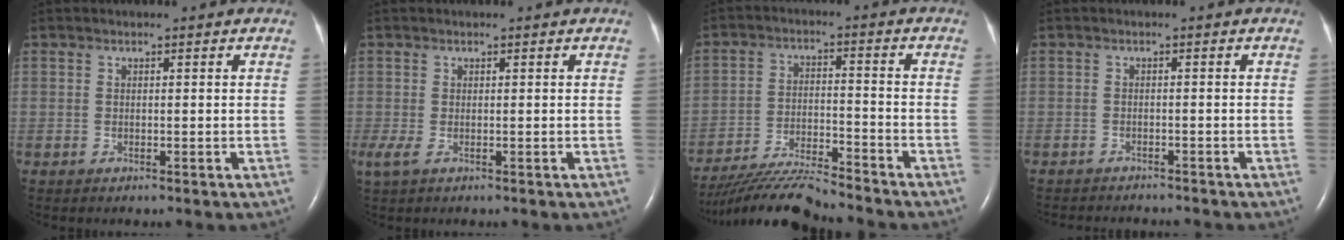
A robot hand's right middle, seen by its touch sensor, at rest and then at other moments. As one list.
[{"total": 1.7, "force": [-0.6, 0.6, 1.5], "torque": [-0.039, -0.007, -0.009]}, {"total": 11.8, "force": [-11.2, -0.2, 3.8], "torque": [-0.067, -0.011, -0.199]}, {"total": 6.6, "force": [-6.3, 1.1, 1.7], "torque": [-0.020, -0.010, -0.083]}]